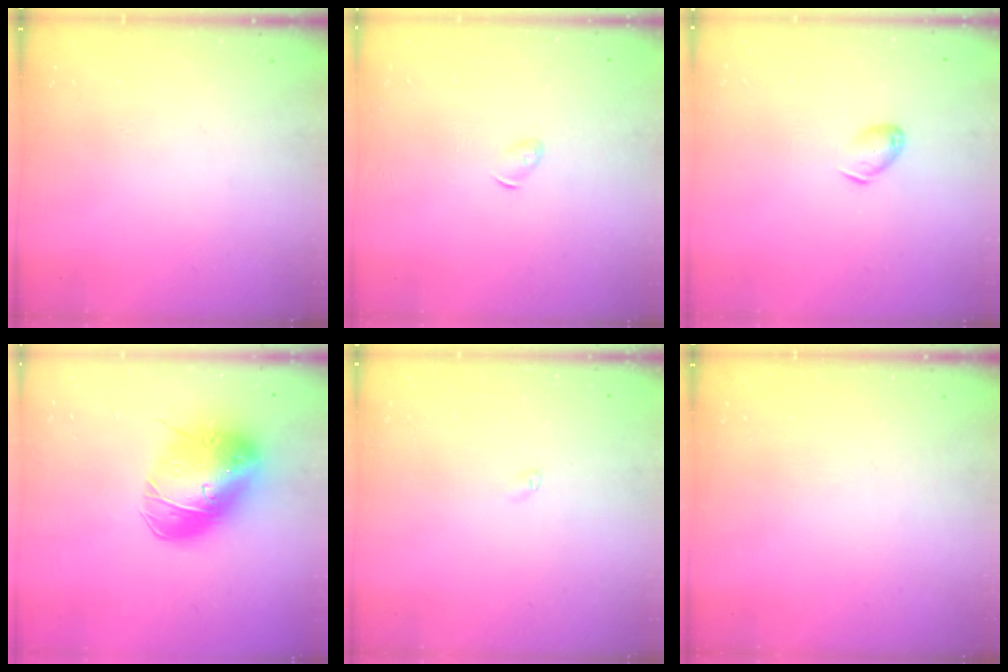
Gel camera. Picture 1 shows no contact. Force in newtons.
{"total": 3.5, "press": 3.5, "slide": 0.8}
{"total": 4.6, "press": 4.5, "slide": 0.9}
{"total": 12.7, "press": 12.5, "slide": 2.4}
{"total": 2.1, "press": 2.0, "slide": 0.3}
{"total": 0.0}